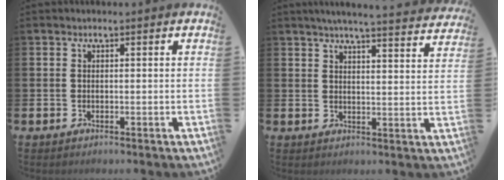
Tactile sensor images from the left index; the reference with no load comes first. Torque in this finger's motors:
{"motor_torque": [0.34, -1.64, 0.43, 0.06]}